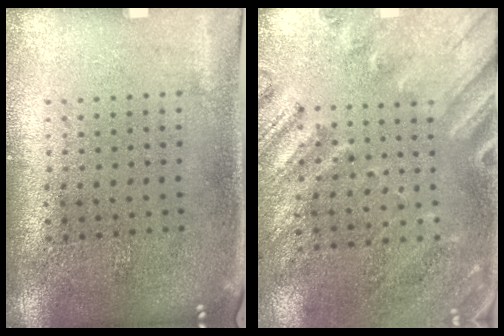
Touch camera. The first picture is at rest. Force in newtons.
{"total": 2.4, "press": 1.9, "slide": 1.6}